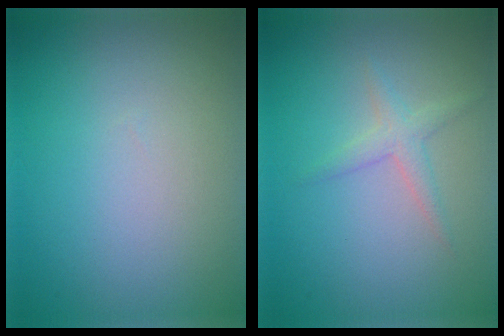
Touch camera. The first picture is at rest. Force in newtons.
{"total": 1.6, "press": 1.6, "slide": 0.1}